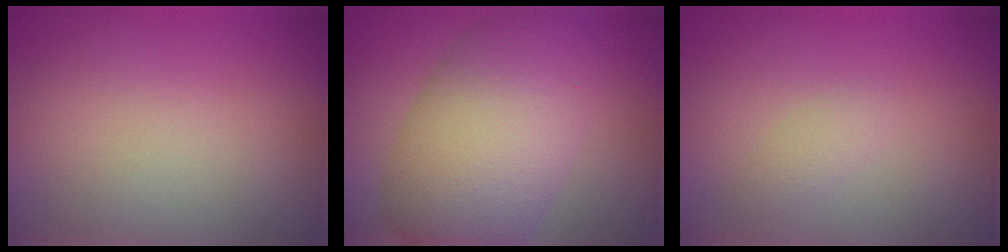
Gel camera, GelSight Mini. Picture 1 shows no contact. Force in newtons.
{"total": 10.6, "press": 10.6, "slide": 0.1}
{"total": 1.0, "press": 1.0, "slide": 0.1}